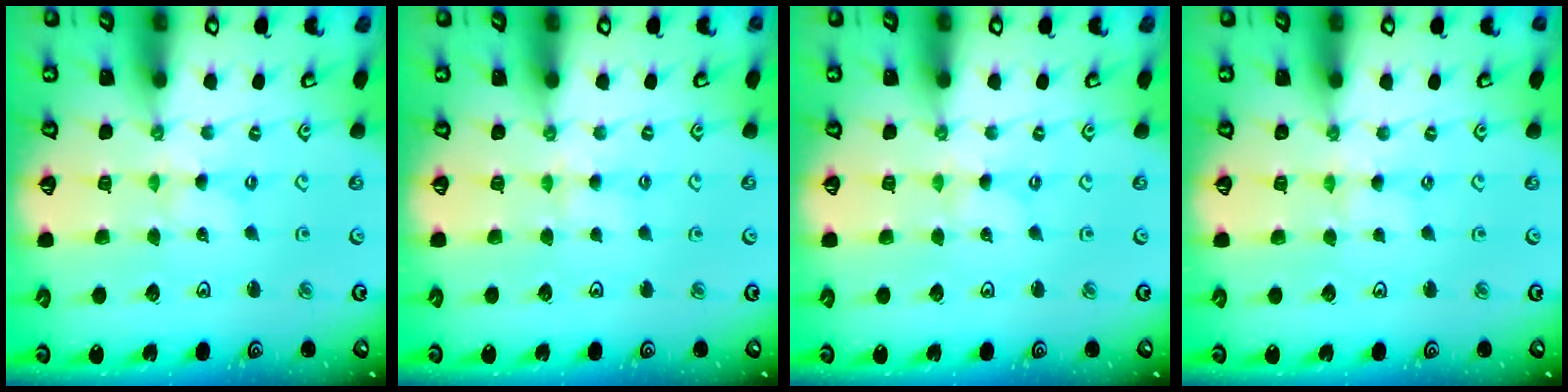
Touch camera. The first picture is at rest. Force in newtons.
{"total": 2.8, "press": 2.8, "slide": 0.4}
{"total": 0.0}
{"total": 1.6, "press": 1.5, "slide": 0.4}